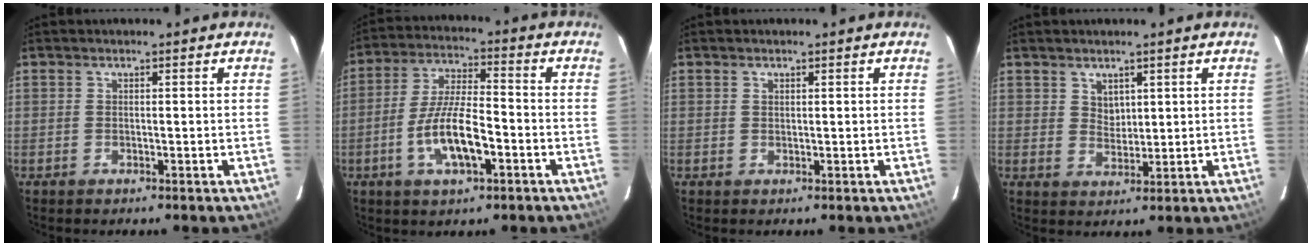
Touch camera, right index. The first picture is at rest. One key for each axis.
{"total": 10.8, "fx": -4.0, "fy": 3.2, "fz": 9.5, "tx": -0.192, "ty": -0.001, "tz": -0.070}
{"total": 0.6, "fx": 0.3, "fy": 0.4, "fz": 0.2, "tx": -0.005, "ty": 0.002, "tz": 0.006}
{"total": 2.9, "fx": 1.7, "fy": 2.2, "fz": 1.1, "tx": -0.012, "ty": 0.001, "tz": 0.033}